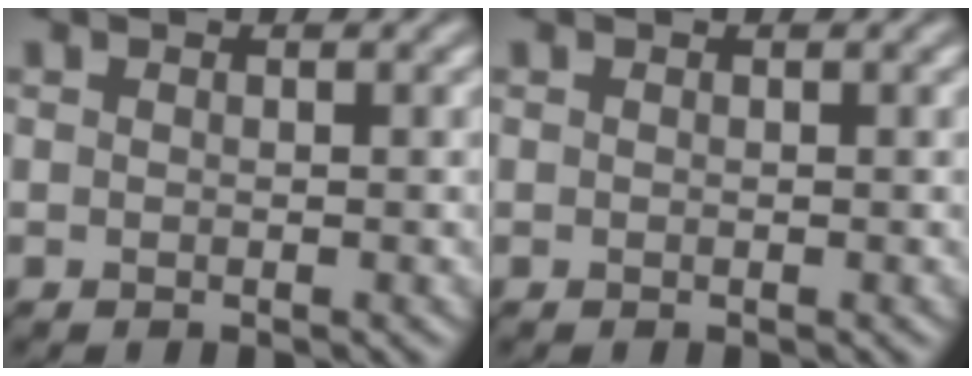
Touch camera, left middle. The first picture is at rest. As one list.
[{"total": 0.0}]